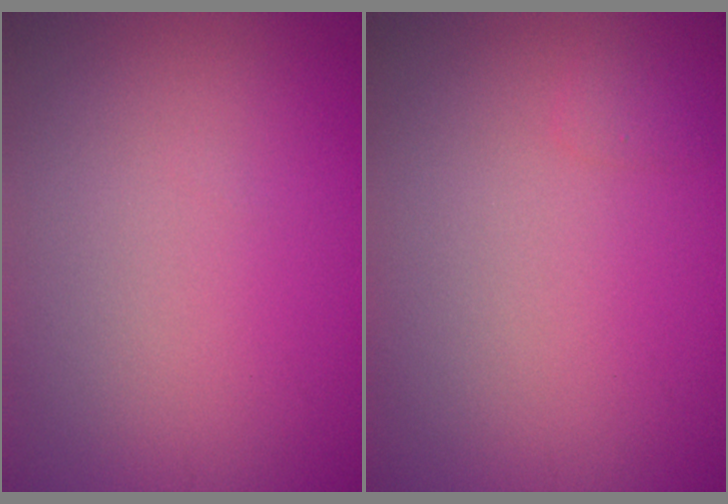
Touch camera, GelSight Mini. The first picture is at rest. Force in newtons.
{"total": 0.6, "press": 0.6, "slide": 0.1}